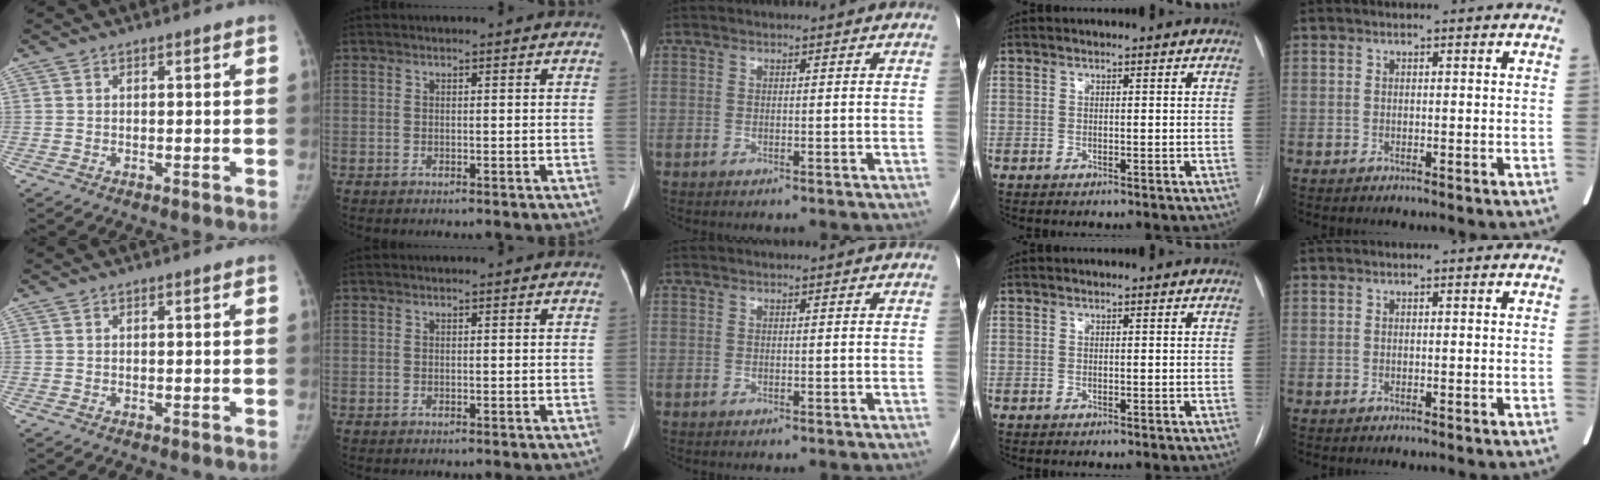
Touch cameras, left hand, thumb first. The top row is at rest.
{}